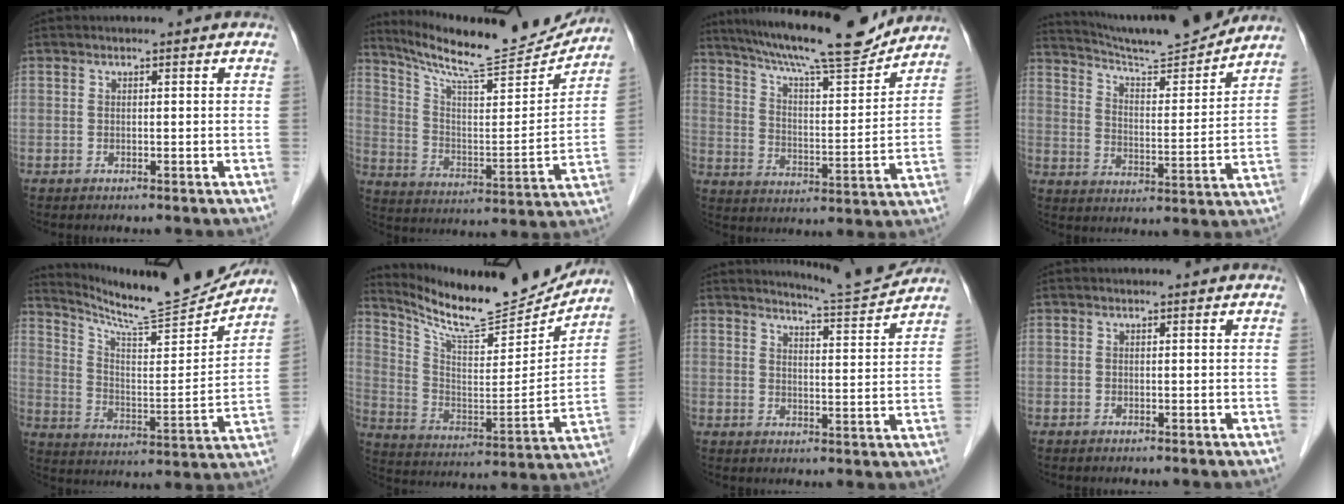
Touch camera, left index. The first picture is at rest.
{"total": 19.0, "force": [17.9, 0.9, 6.3], "torque": [-0.117, -0.043, 0.275]}
{"total": 18.4, "force": [16.4, 1.6, 8.2], "torque": [-0.141, 0.002, 0.251]}
{"total": 16.0, "force": [15.2, -0.4, 5.0], "torque": [-0.091, -0.015, 0.234]}
{"total": 17.7, "force": [17.0, -0.1, 5.2], "torque": [-0.098, -0.051, 0.259]}
{"total": 19.2, "force": [17.9, 2.2, 6.8], "torque": [-0.132, -0.045, 0.283]}
{"total": 7.2, "force": [7.0, -1.2, 0.6], "torque": [-0.030, -0.020, 0.105]}
{"total": 0.0}